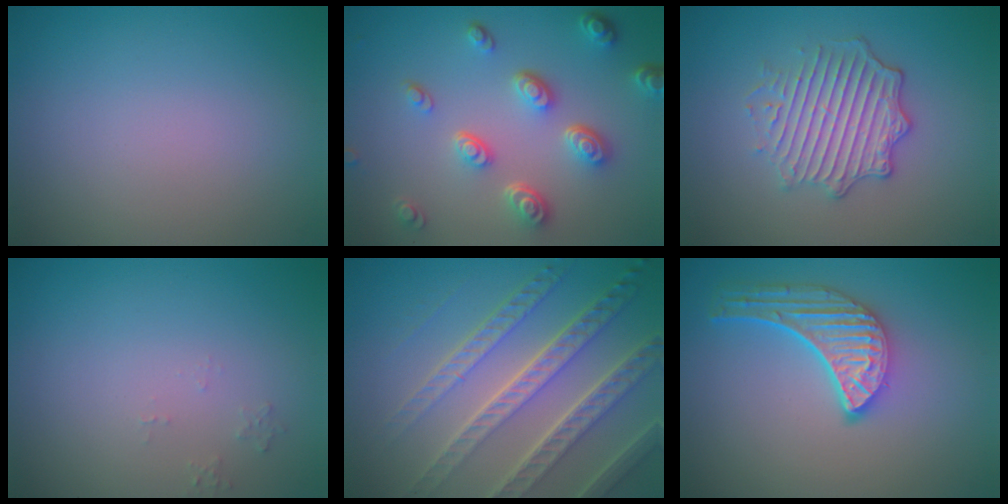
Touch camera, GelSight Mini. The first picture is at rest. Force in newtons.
{"total": 4.6, "press": 3.5, "slide": 3.0}
{"total": 4.5, "press": 3.7, "slide": 2.6}
{"total": 0.8, "press": 0.7, "slide": 0.2}
{"total": 8.0, "press": 5.4, "slide": 5.8}
{"total": 5.1, "press": 4.0, "slide": 3.2}